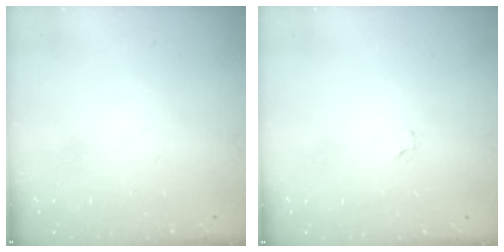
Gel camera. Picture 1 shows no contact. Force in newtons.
{"total": 0.6, "press": 0.6, "slide": 0.1}